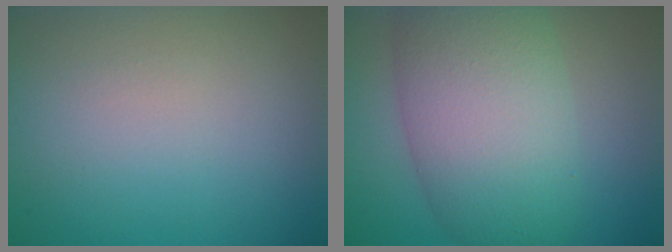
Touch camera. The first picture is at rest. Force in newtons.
{"total": 10.0, "press": 10.0, "slide": 0.4}